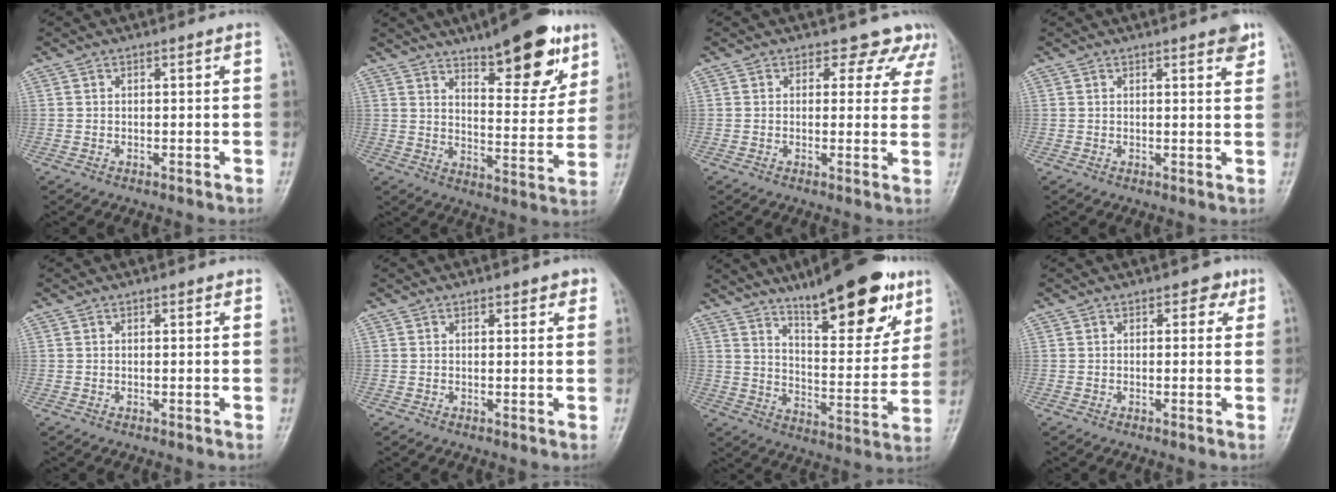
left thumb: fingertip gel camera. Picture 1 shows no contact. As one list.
[{"total": 15.9, "force": [10.2, 5.1, 11.0], "torque": [-0.118, -0.055, 0.155]}, {"total": 6.5, "force": [5.2, 3.9, 0.5], "torque": [0.042, -0.021, 0.035]}, {"total": 3.1, "force": [2.0, 0.8, 2.3], "torque": [-0.022, -0.009, 0.022]}, {"total": 0.7, "force": [0.5, 0.4, 0.3], "torque": [-0.004, -0.003, 0.004]}, {"total": 2.5, "force": [1.7, 1.0, 1.5], "torque": [-0.003, -0.006, 0.018]}, {"total": 20.3, "force": [13.3, 6.1, 14.1], "torque": [-0.164, -0.071, 0.209]}, {"total": 2.2, "force": [1.0, 1.5, 1.2], "torque": [0.006, 0.000, 0.006]}]